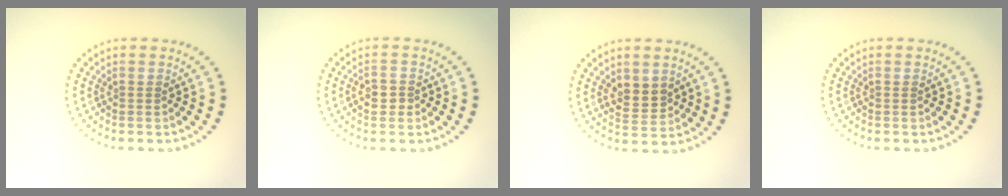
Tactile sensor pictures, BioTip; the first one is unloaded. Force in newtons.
{"total": 1.4, "press": 1.4, "slide": 0.2}
{"total": 2.4, "press": 2.3, "slide": 0.6}
{"total": 0.0}